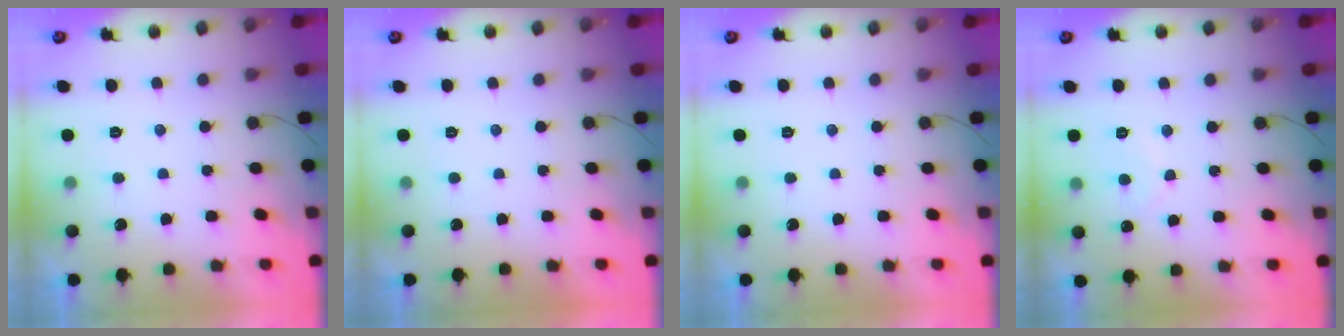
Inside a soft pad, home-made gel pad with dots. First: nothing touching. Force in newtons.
{"total": 1.7, "press": 1.7, "slide": 0.0}
{"total": 0.0}
{"total": 6.7, "press": 6.7, "slide": 0.5}